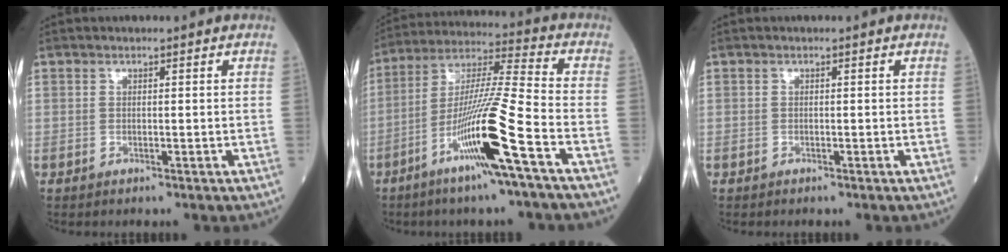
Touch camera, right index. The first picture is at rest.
{"total": 14.9, "force": [-6.6, -1.1, 13.3], "torque": [-0.258, -0.009, -0.125]}
{"total": 0.0}